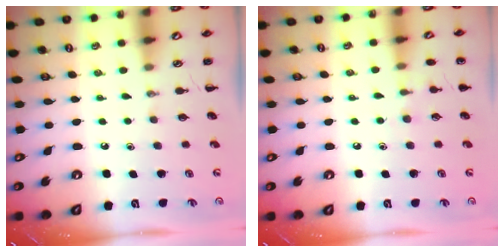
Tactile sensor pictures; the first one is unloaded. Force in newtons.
{"total": 6.2, "press": 5.9, "slide": 1.7}